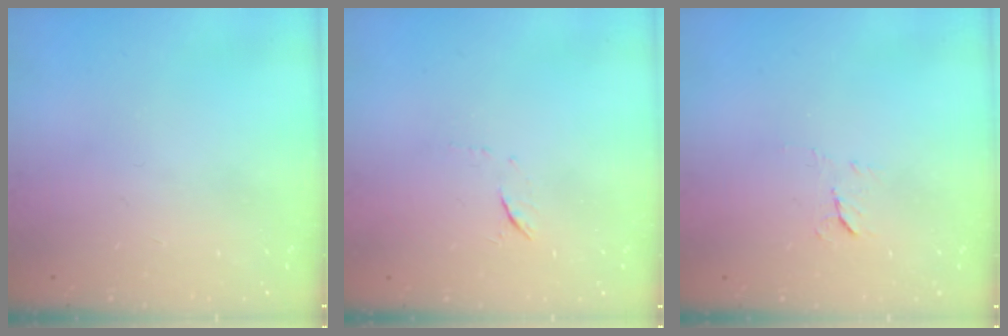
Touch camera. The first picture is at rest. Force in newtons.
{"total": 5.0, "press": 4.8, "slide": 1.4}
{"total": 5.4, "press": 5.3, "slide": 0.7}